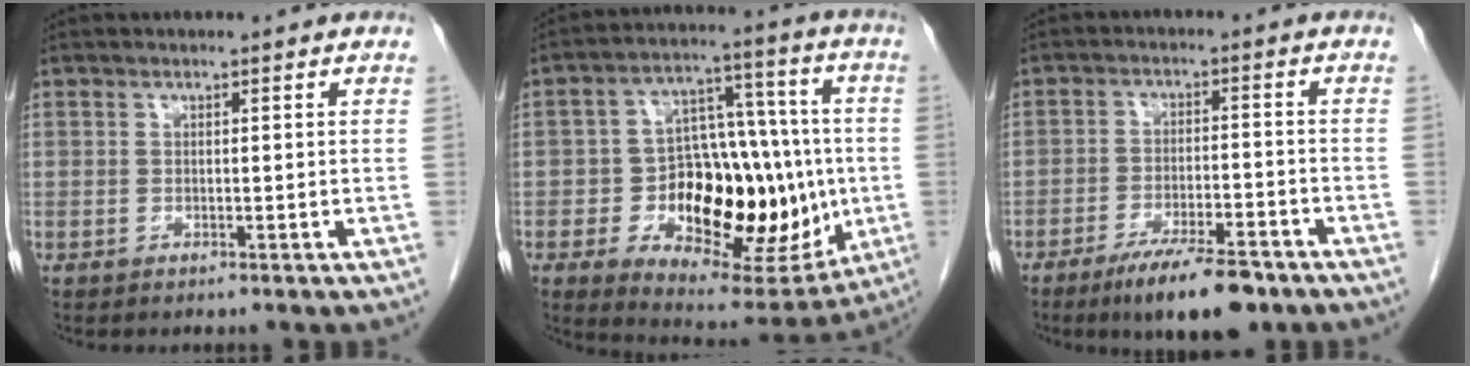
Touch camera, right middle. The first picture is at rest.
{"total": 22.3, "force": [-3.7, 11.0, 19.1], "torque": [-0.286, 0.027, -0.036]}
{"total": 10.0, "force": [-7.2, 2.3, 6.6], "torque": [-0.105, -0.013, -0.115]}